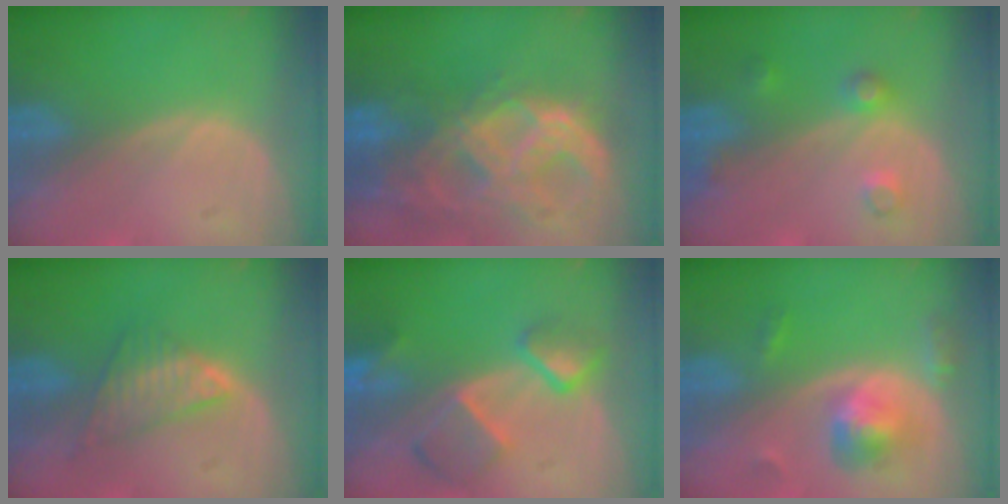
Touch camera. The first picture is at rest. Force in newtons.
{"total": 11.4, "press": 9.7, "slide": 6.1}
{"total": 3.4, "press": 3.2, "slide": 0.9}
{"total": 4.9, "press": 4.9, "slide": 0.4}
{"total": 7.6, "press": 6.7, "slide": 3.7}
{"total": 5.7, "press": 5.2, "slide": 2.4}